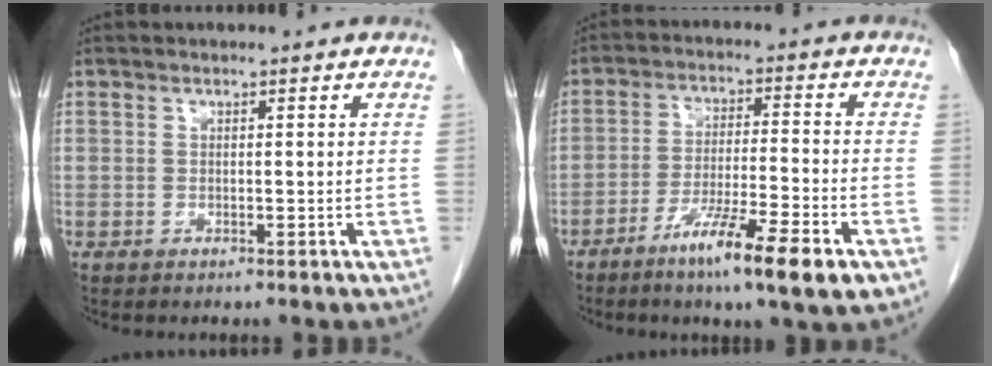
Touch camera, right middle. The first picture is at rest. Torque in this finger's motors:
{"motor_torque": [1.46, -0.68, 0.52, 0.15]}